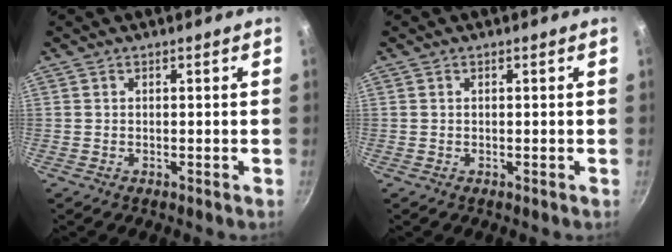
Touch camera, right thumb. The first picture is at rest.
{"total": 0.0}